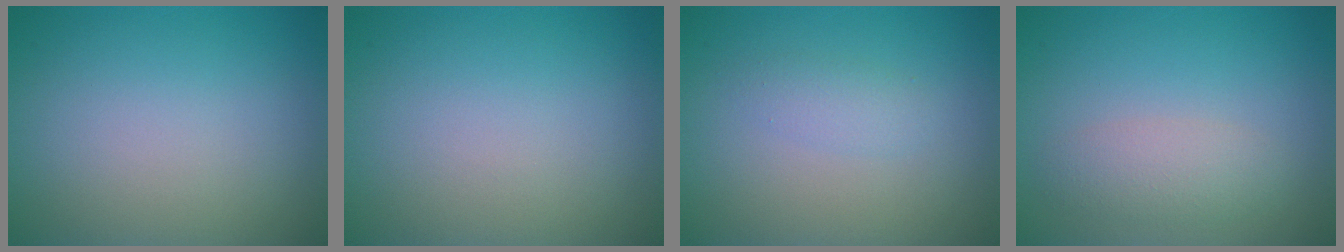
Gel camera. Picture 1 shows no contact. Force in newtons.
{"total": 0.0}
{"total": 1.4, "press": 1.4, "slide": 0.0}
{"total": 2.3, "press": 2.3, "slide": 0.2}